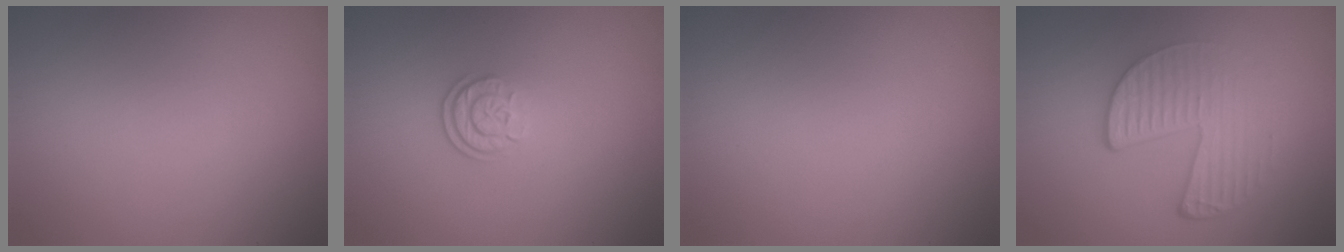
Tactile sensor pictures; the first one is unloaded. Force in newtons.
{"total": 2.3, "press": 1.7, "slide": 1.5}
{"total": 0.0}
{"total": 4.7, "press": 3.0, "slide": 3.6}